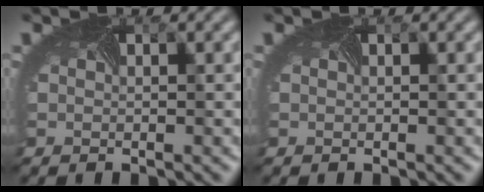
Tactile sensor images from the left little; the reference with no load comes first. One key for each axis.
{"total": 0.0}